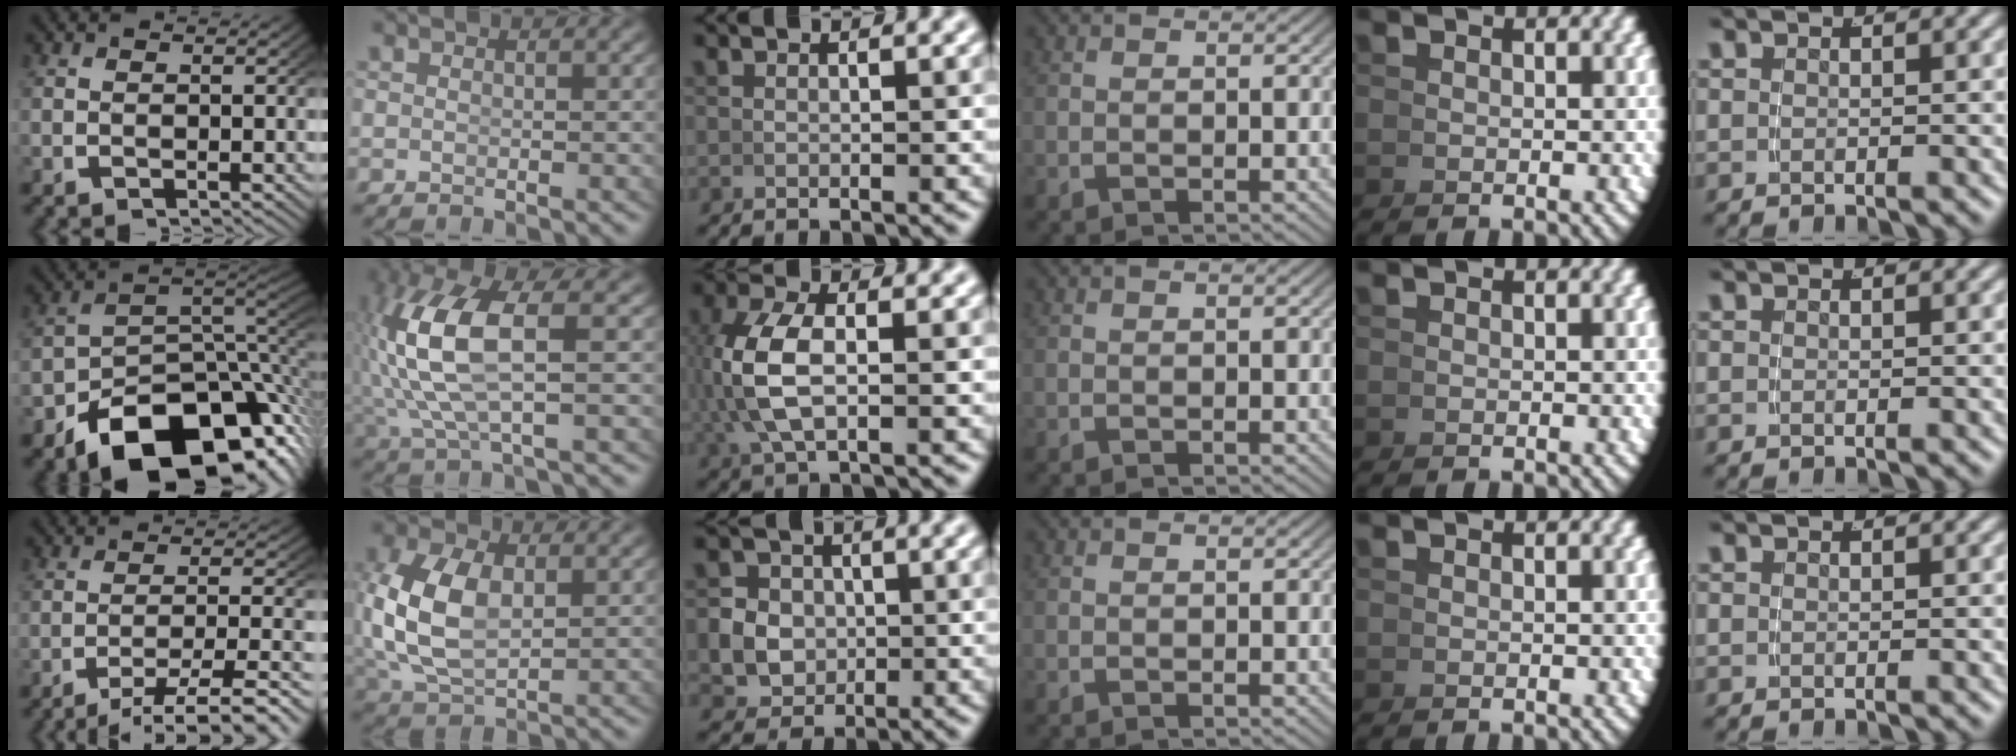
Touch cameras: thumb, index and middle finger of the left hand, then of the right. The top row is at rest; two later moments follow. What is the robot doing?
{"motion": "lift_and_place", "object": "bowl"}